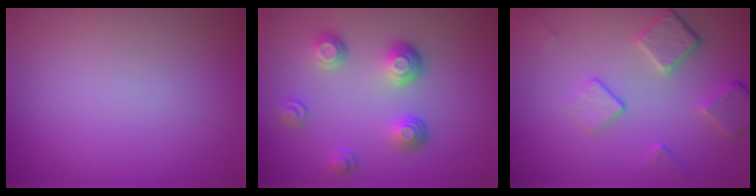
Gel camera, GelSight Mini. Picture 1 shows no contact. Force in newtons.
{"total": 3.5, "press": 2.7, "slide": 2.3}
{"total": 3.8, "press": 2.9, "slide": 2.5}